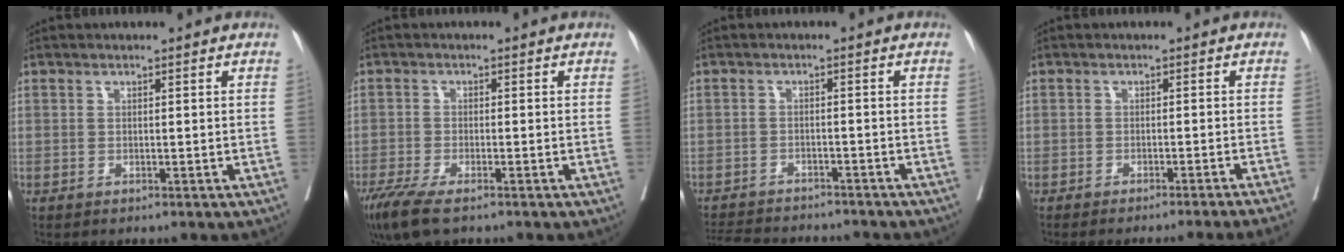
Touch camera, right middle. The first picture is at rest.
{"total": 6.5, "force": [-4.6, 1.4, 4.4], "torque": [-0.084, -0.018, -0.080]}
{"total": 12.3, "force": [-11.4, 2.7, 3.9], "torque": [-0.075, -0.003, -0.153]}
{"total": 10.9, "force": [-9.8, -2.5, 4.1], "torque": [-0.017, -0.030, -0.120]}